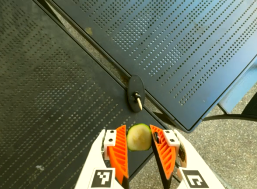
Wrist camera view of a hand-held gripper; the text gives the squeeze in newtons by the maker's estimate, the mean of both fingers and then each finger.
{"total": 4.3, "left": 3.8, "right": 4.8}